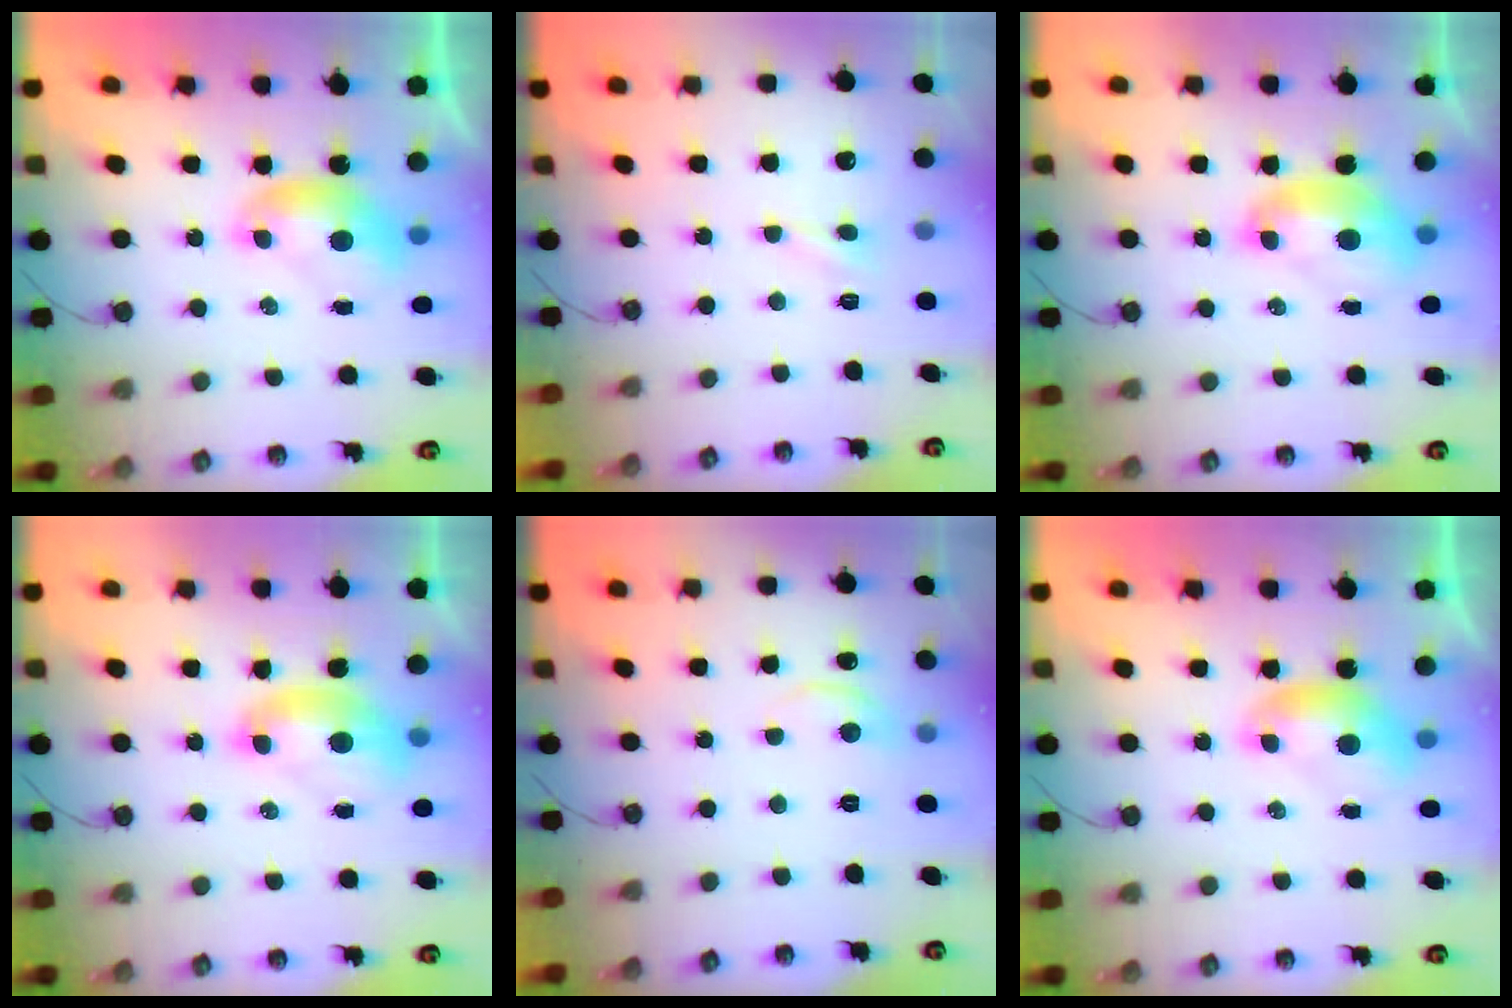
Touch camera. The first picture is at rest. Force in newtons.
{"total": 1.2, "press": 1.1, "slide": 0.5}
{"total": 2.2, "press": 2.1, "slide": 0.6}
{"total": 2.3, "press": 2.3, "slide": 0.6}
{"total": 2.4, "press": 2.3, "slide": 0.6}
{"total": 0.0}